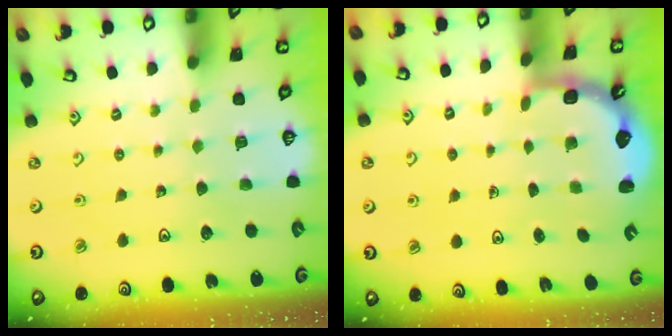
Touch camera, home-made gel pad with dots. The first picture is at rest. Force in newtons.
{"total": 2.6, "press": 2.3, "slide": 1.3}